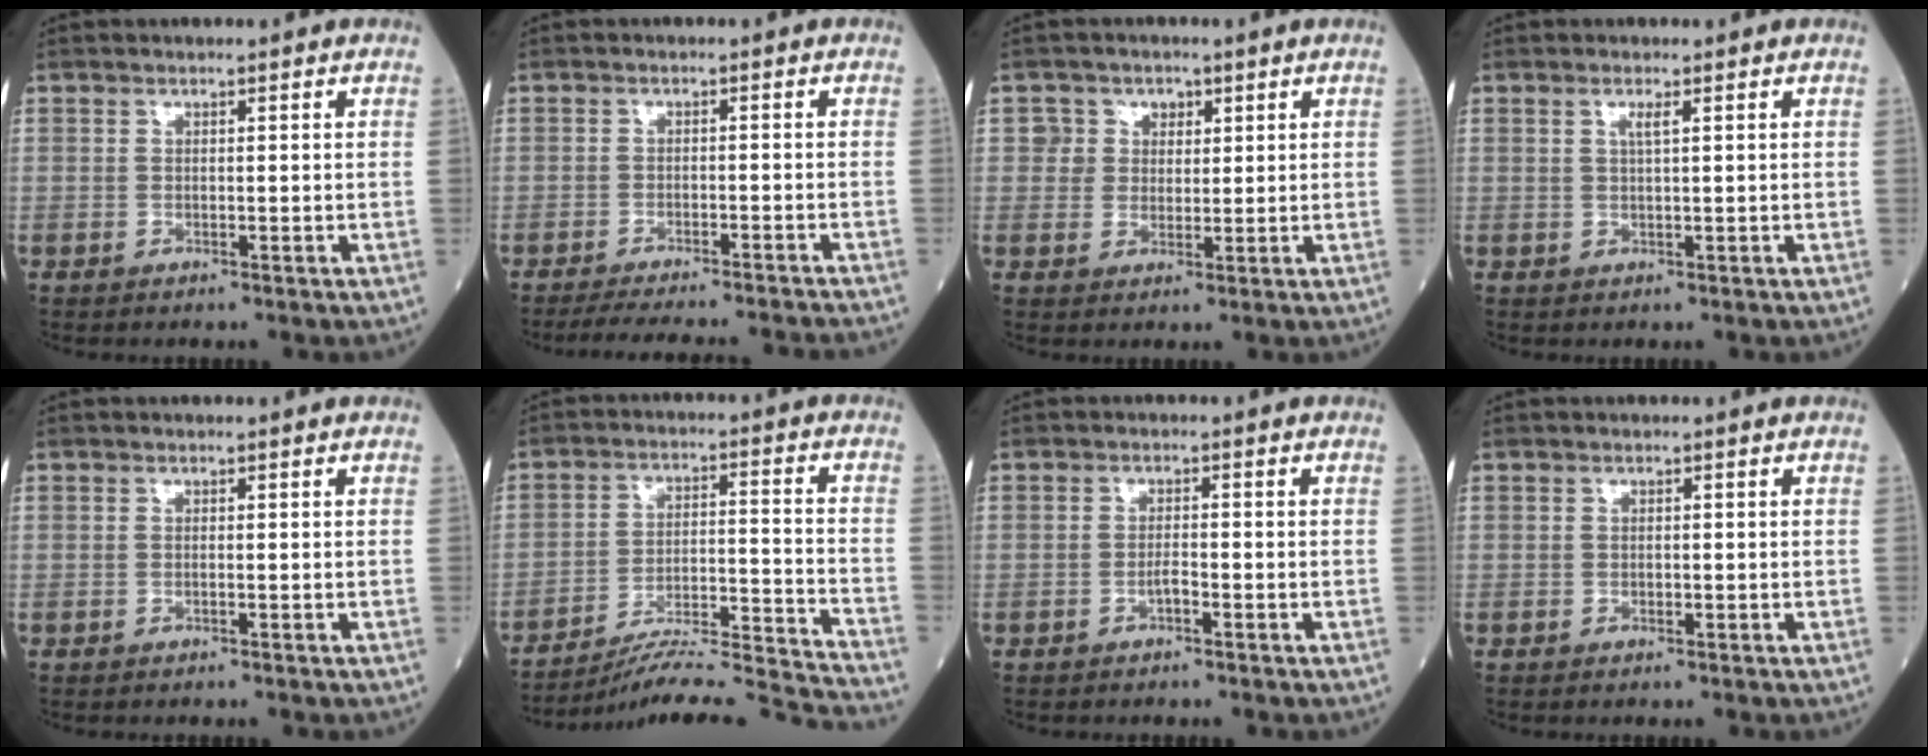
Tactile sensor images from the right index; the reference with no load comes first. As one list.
[{"total": 14.8, "force": [-13.8, 0.1, 5.4], "torque": [-0.078, -0.024, -0.180]}, {"total": 3.7, "force": [1.2, 3.5, 0.2], "torque": [0.011, 0.007, 0.016]}, {"total": 1.3, "force": [0.5, -0.1, 1.2], "torque": [-0.026, 0.000, 0.009]}, {"total": 0.0}, {"total": 18.6, "force": [-17.8, -2.3, 5.0], "torque": [-0.061, -0.006, -0.262]}, {"total": 1.5, "force": [-0.9, 0.2, 1.3], "torque": [-0.021, 0.003, -0.017]}, {"total": 0.6, "force": [-0.2, 0.2, 0.5], "torque": [-0.010, -0.001, -0.003]}]